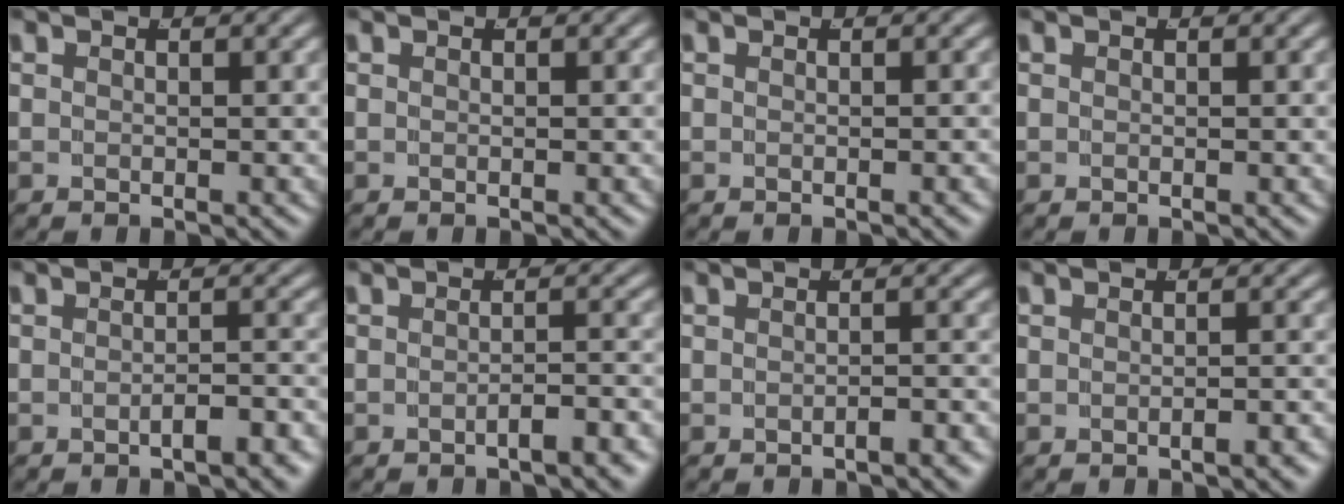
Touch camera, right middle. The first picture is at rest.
{"total": 0.0}
{"total": 0.0}
{"total": 0.0}
{"total": 2.1, "force": [-1.9, 0.1, 1.0], "torque": [-0.006, 0.004, -0.033]}
{"total": 2.2, "force": [-2.0, 0.0, 0.9], "torque": [-0.005, 0.004, -0.035]}
{"total": 1.3, "force": [-1.2, -0.2, 0.3], "torque": [-0.001, 0.006, -0.023]}
{"total": 1.0, "force": [-0.9, -0.1, 0.4], "torque": [-0.004, 0.007, -0.018]}